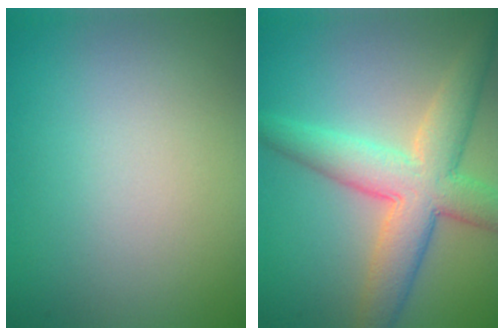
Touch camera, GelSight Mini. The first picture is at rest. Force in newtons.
{"total": 7.0, "press": 7.0, "slide": 0.2}